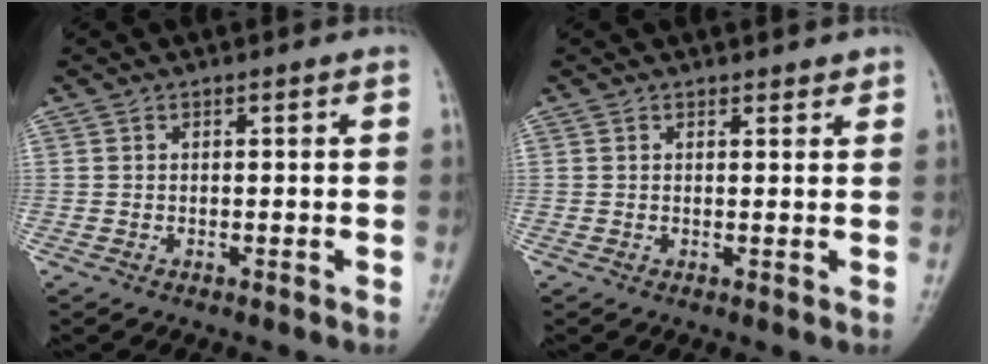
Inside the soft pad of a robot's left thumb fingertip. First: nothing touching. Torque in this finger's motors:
{"motor_torque": [-0.13, 0.04, -0.05, -0.05, -0.02]}